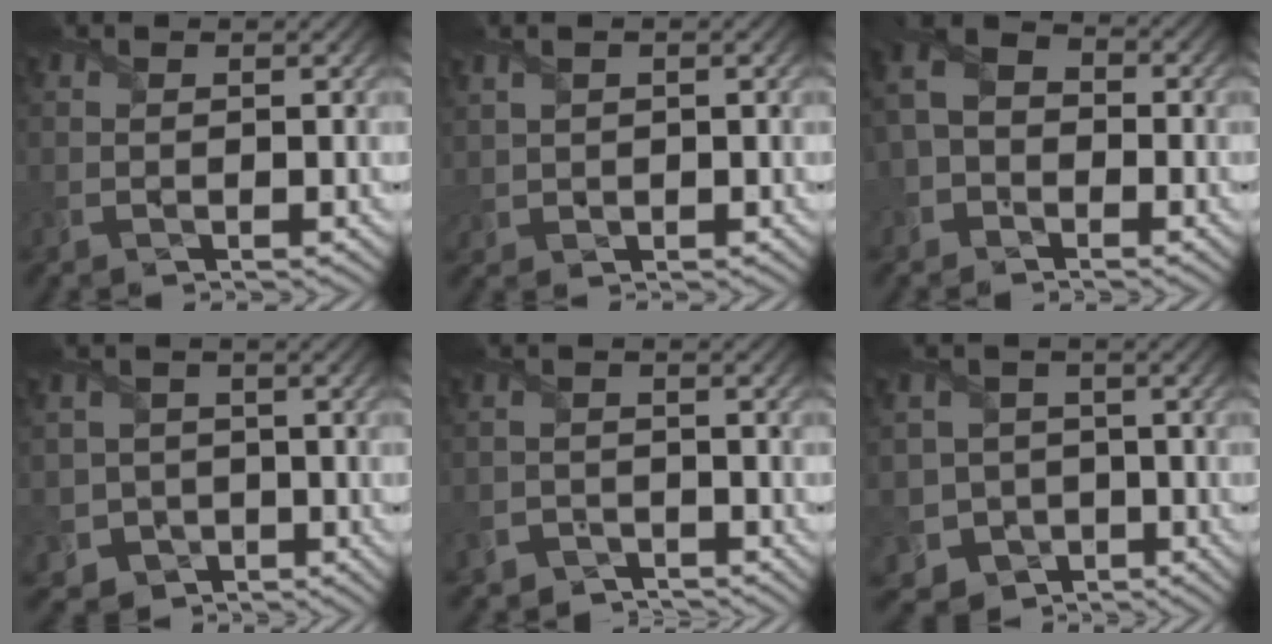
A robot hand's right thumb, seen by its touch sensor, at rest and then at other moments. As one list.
[{"total": 1.9, "force": [0.7, 1.4, 0.9], "torque": [-0.033, 0.001, 0.017]}, {"total": 6.2, "force": [-2.0, 5.1, 3.0], "torque": [-0.072, 0.006, -0.055]}, {"total": 5.3, "force": [-1.8, 5.0, 0.6], "torque": [-0.025, -0.014, -0.059]}, {"total": 3.0, "force": [-2.8, 1.1, 0.1], "torque": [0.009, 0.001, -0.058]}, {"total": 8.0, "force": [-2.9, 7.4, 1.5], "torque": [-0.053, -0.011, -0.077]}]